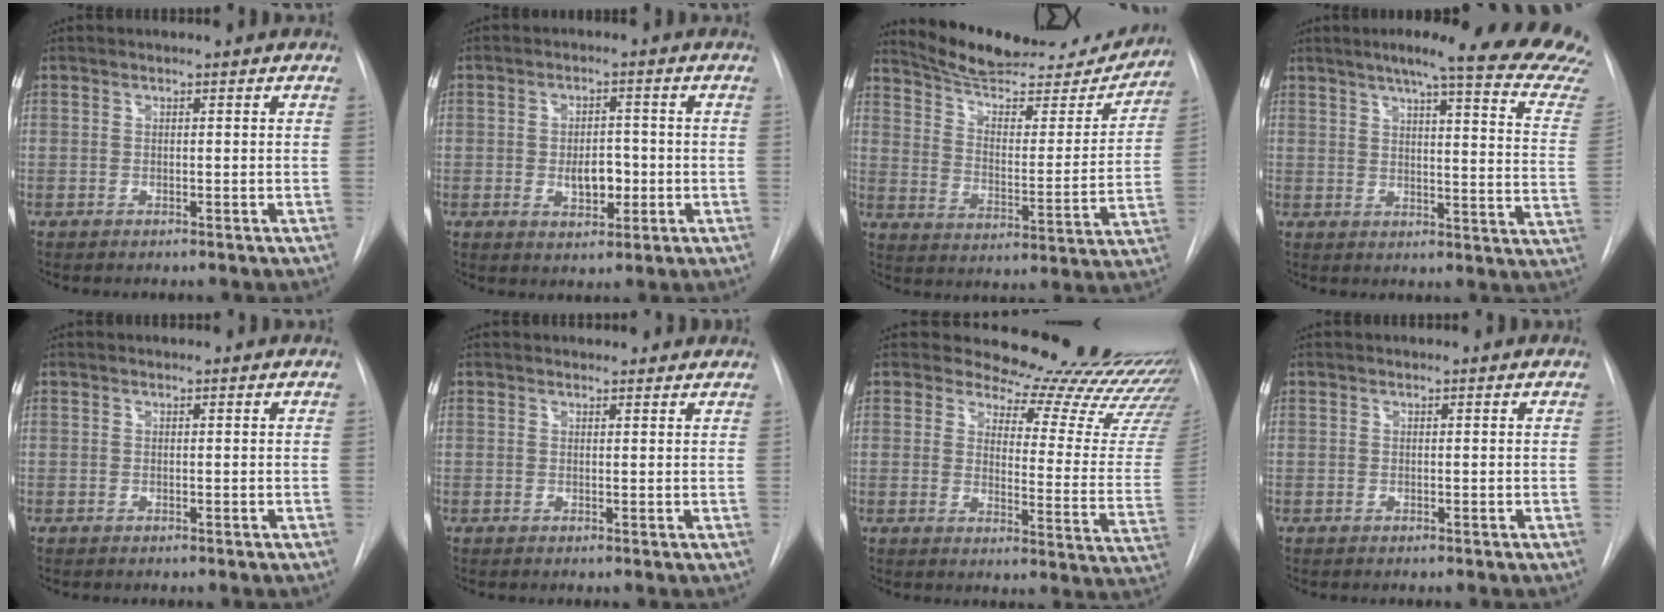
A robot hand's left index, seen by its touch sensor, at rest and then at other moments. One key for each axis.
{"total": 4.9, "fx": -1.6, "fy": 2.7, "fz": 3.8, "tx": -0.053, "ty": -0.003, "tz": -0.020}
{"total": 20.6, "fx": 19.1, "fy": 4.5, "fz": 6.1, "tx": -0.084, "ty": -0.037, "tz": 0.264}
{"total": 25.0, "fx": 21.9, "fy": 0.7, "fz": 12.0, "tx": -0.150, "ty": -0.092, "tz": 0.242}
{"total": 0.0}
{"total": 2.8, "fx": 2.5, "fy": 1.2, "fz": 0.3, "tx": 0.002, "ty": 0.005, "tz": 0.018}
{"total": 24.1, "fx": 22.6, "fy": 4.6, "fz": 6.8, "tx": -0.070, "ty": -0.152, "tz": 0.236}
{"total": 0.0}